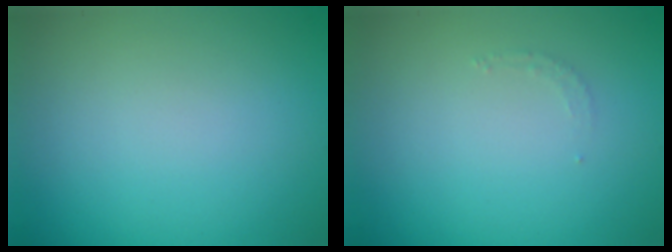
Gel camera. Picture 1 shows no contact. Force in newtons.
{"total": 0.8, "press": 0.8, "slide": 0.1}